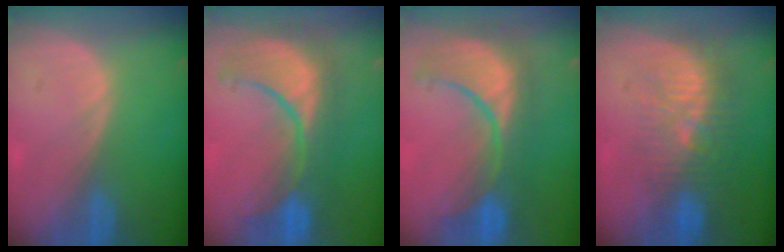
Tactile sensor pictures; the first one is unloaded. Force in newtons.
{"total": 10.9, "press": 10.2, "slide": 3.9}
{"total": 10.9, "press": 10.2, "slide": 3.9}
{"total": 9.6, "press": 9.0, "slide": 3.5}